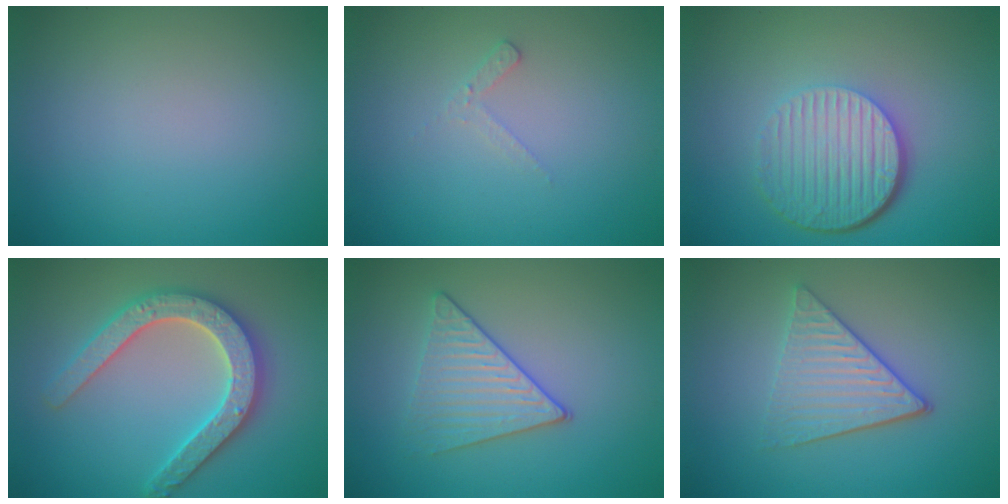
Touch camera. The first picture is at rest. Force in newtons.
{"total": 1.2, "press": 1.1, "slide": 0.3}
{"total": 6.1, "press": 4.2, "slide": 4.3}
{"total": 5.3, "press": 5.2, "slide": 1.0}
{"total": 3.4, "press": 3.3, "slide": 0.6}
{"total": 3.9, "press": 3.3, "slide": 2.0}